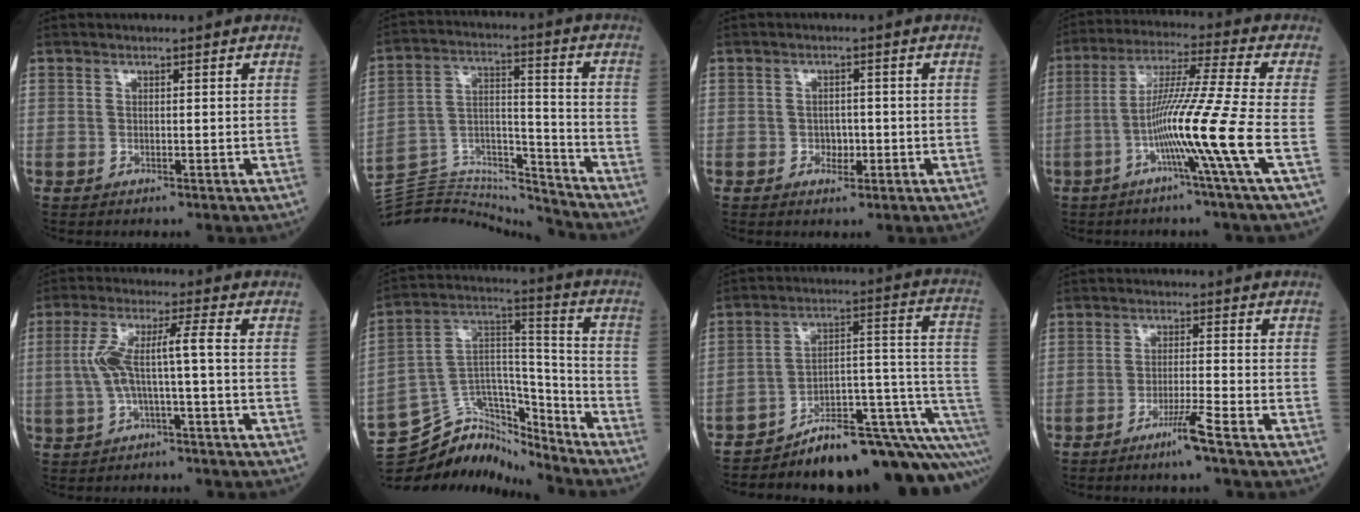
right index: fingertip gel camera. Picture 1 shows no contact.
{"total": 16.6, "force": [-16.5, 1.2, 1.4], "torque": [-0.025, 0.057, -0.272]}
{"total": 2.4, "force": [-0.8, 1.6, 1.5], "torque": [-0.015, 0.005, -0.010]}
{"total": 12.4, "force": [-4.1, -3.1, 11.3], "torque": [-0.210, -0.010, -0.082]}
{"total": 7.7, "force": [-0.7, 0.3, 7.7], "torque": [-0.162, 0.032, -0.012]}
{"total": 14.4, "force": [-13.7, 3.9, 2.1], "torque": [-0.036, 0.077, -0.237]}
{"total": 18.7, "force": [-12.5, 3.6, 13.4], "torque": [-0.105, 0.071, -0.174]}
{"total": 4.4, "force": [-3.0, -1.0, 3.0], "torque": [-0.056, -0.009, -0.061]}